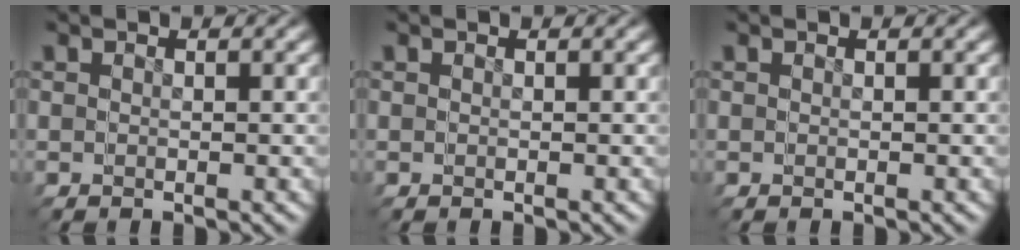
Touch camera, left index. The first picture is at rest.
{"total": 0.0}
{"total": 1.5, "force": [-0.4, -1.3, -0.5], "torque": [0.018, -0.015, 0.007]}